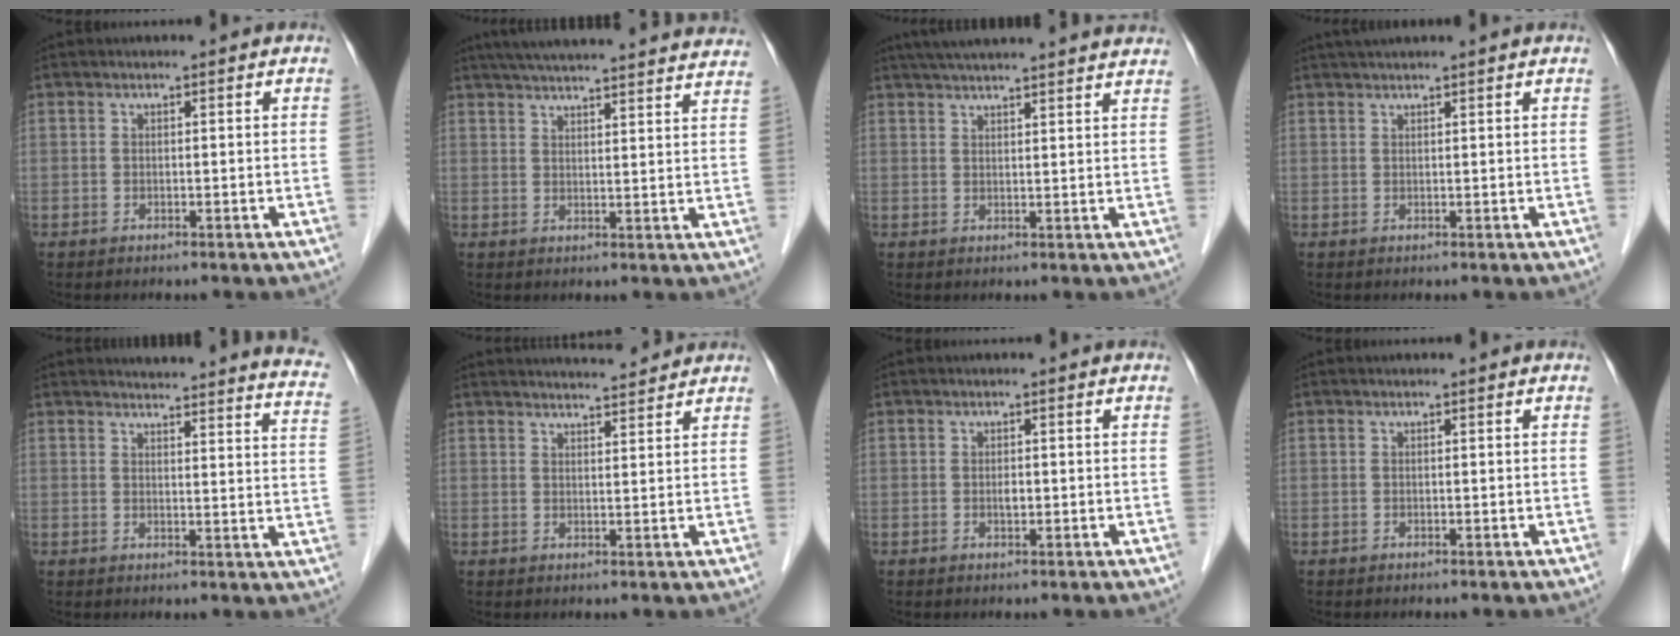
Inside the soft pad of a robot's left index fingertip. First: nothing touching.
{"total": 27.2, "force": [25.1, 1.9, 10.4], "torque": [-0.167, -0.013, 0.310]}
{"total": 19.3, "force": [17.4, 0.7, 8.3], "torque": [-0.133, 0.027, 0.225]}
{"total": 4.7, "force": [4.0, -0.7, 2.2], "torque": [-0.027, 0.033, 0.062]}
{"total": 17.5, "force": [16.7, 0.9, 5.2], "torque": [-0.053, -0.073, 0.170]}
{"total": 6.6, "force": [6.3, 0.5, 1.8], "torque": [-0.031, 0.017, 0.086]}
{"total": 0.9, "force": [-0.1, 0.4, 0.8], "torque": [-0.016, 0.000, -0.001]}
{"total": 0.0}